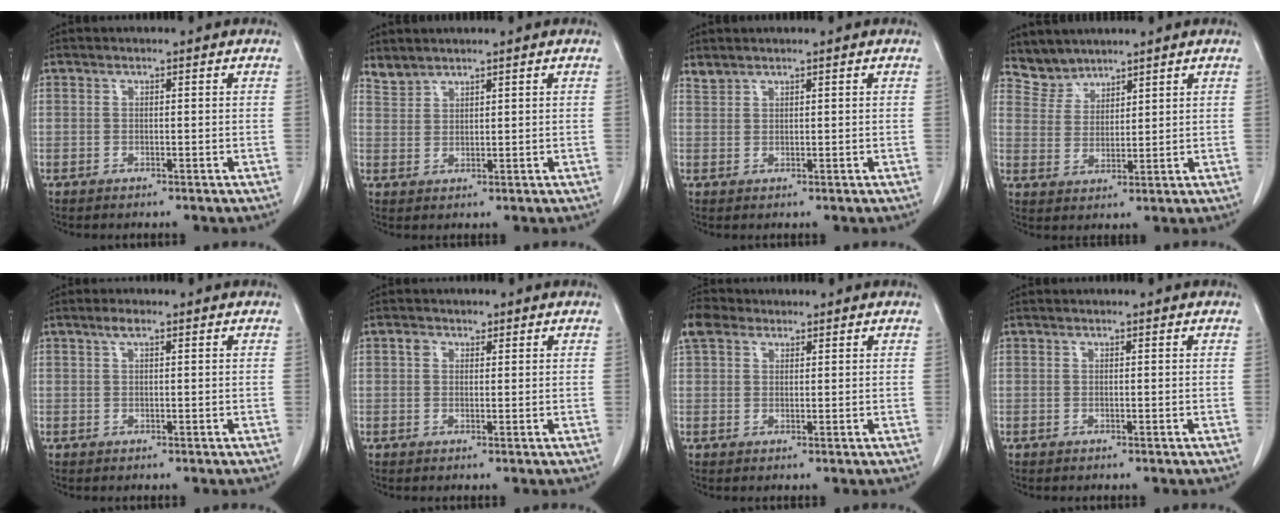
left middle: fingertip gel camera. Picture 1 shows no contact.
{"total": 2.4, "force": [2.4, 0.4, -0.1], "torque": [-0.001, 0.008, 0.053]}
{"total": 1.3, "force": [1.2, 0.2, 0.0], "torque": [-0.005, 0.004, 0.030]}
{"total": 4.2, "force": [3.9, 1.3, -0.6], "torque": [0.013, 0.005, 0.085]}
{"total": 1.3, "force": [0.8, 0.3, 1.0], "torque": [-0.021, 0.007, 0.014]}
{"total": 1.6, "force": [0.8, 1.3, 0.6], "torque": [-0.013, 0.007, 0.011]}
{"total": 4.4, "force": [2.9, 2.7, 1.8], "torque": [-0.044, 0.024, 0.060]}
{"total": 0.0}